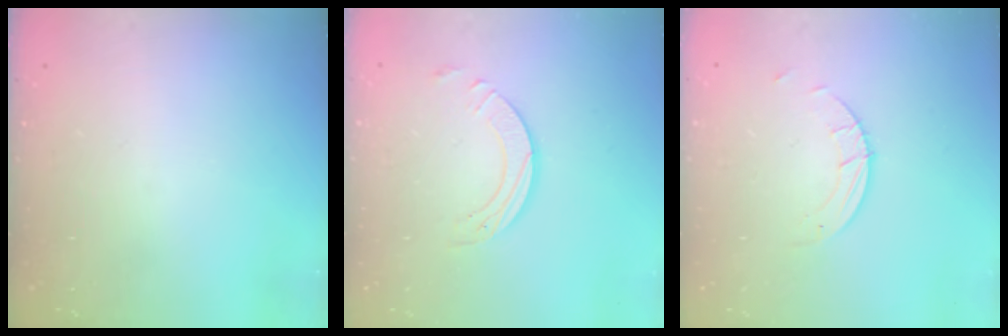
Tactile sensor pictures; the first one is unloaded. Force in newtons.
{"total": 4.3, "press": 4.3, "slide": 0.1}
{"total": 1.9, "press": 1.9, "slide": 0.1}